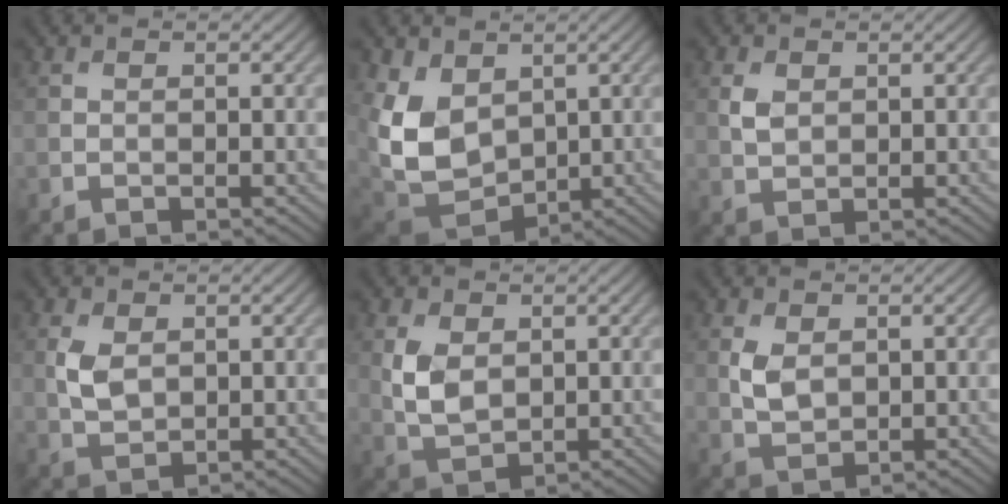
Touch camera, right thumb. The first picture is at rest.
{"total": 10.4, "force": [2.2, 7.5, 6.9], "torque": [-0.193, -0.007, 0.045]}
{"total": 2.2, "force": [0.8, 1.6, 1.4], "torque": [-0.038, -0.001, 0.018]}
{"total": 3.7, "force": [0.7, 2.4, 2.7], "torque": [-0.068, -0.001, 0.016]}
{"total": 5.1, "force": [1.0, 3.4, 3.6], "torque": [-0.087, -0.003, 0.023]}
{"total": 3.3, "force": [0.7, 2.2, 2.4], "torque": [-0.060, -0.002, 0.017]}